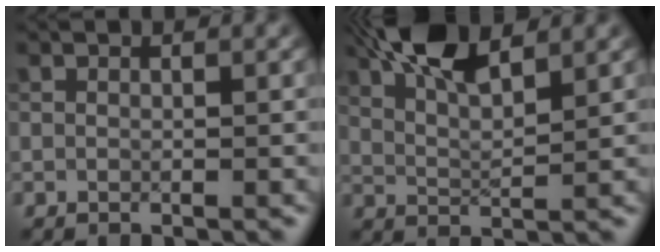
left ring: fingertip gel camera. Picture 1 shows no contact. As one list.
[{"total": 6.7, "force": [4.3, 2.1, 4.6], "torque": [-0.088, 0.015, 0.071]}]